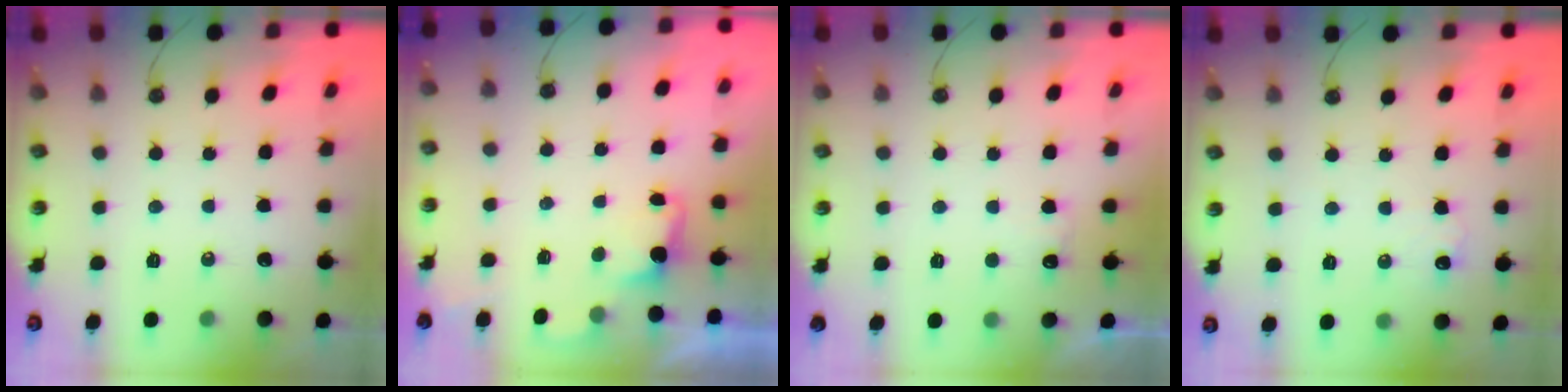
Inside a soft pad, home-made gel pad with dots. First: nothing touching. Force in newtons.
{"total": 1.4, "press": 1.1, "slide": 0.8}
{"total": 5.9, "press": 5.7, "slide": 1.4}
{"total": 7.6, "press": 7.5, "slide": 1.1}